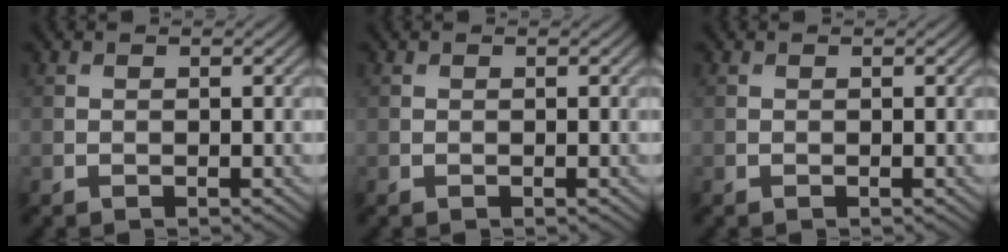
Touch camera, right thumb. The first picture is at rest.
{"total": 0.0}
{"total": 0.0}